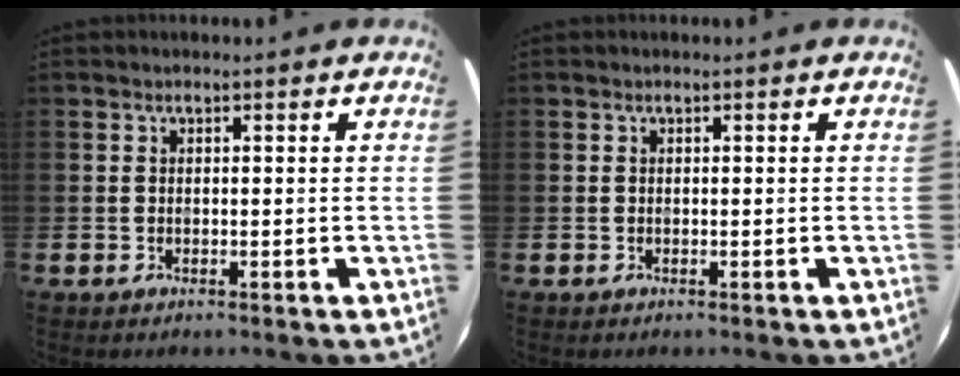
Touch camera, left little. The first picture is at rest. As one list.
[{"total": 0.0}]